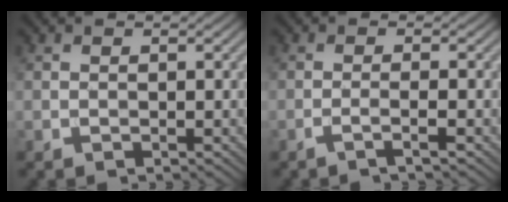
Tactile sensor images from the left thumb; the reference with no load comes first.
{"total": 1.9, "force": [-0.9, 0.1, 1.7], "torque": [-0.021, 0.010, -0.032]}